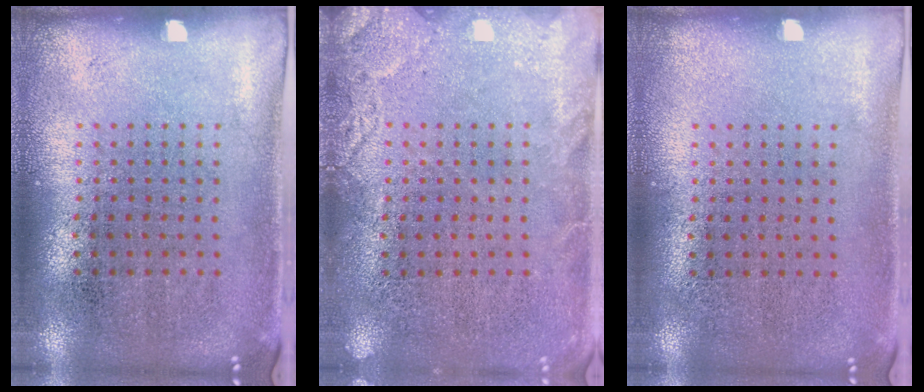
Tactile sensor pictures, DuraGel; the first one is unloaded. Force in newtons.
{"total": 2.6, "press": 2.6, "slide": 0.4}
{"total": 0.0}